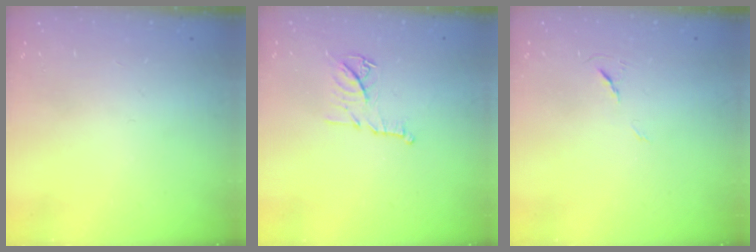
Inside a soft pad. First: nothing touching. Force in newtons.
{"total": 11.0, "press": 11.0, "slide": 0.1}
{"total": 5.1, "press": 4.7, "slide": 2.1}